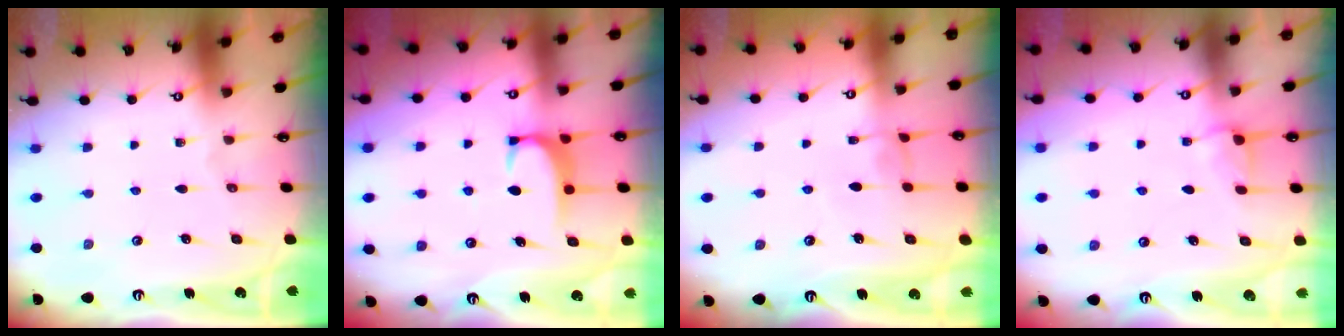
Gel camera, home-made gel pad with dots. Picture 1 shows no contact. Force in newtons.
{"total": 1.9, "press": 1.8, "slide": 0.5}
{"total": 1.0, "press": 0.7, "slide": 0.7}
{"total": 1.7, "press": 1.6, "slide": 0.8}